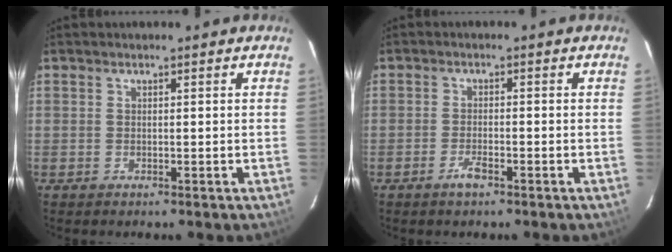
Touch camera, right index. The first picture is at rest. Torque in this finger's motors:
{"motor_torque": [0.40, 0.27, 0.22, 0.03]}